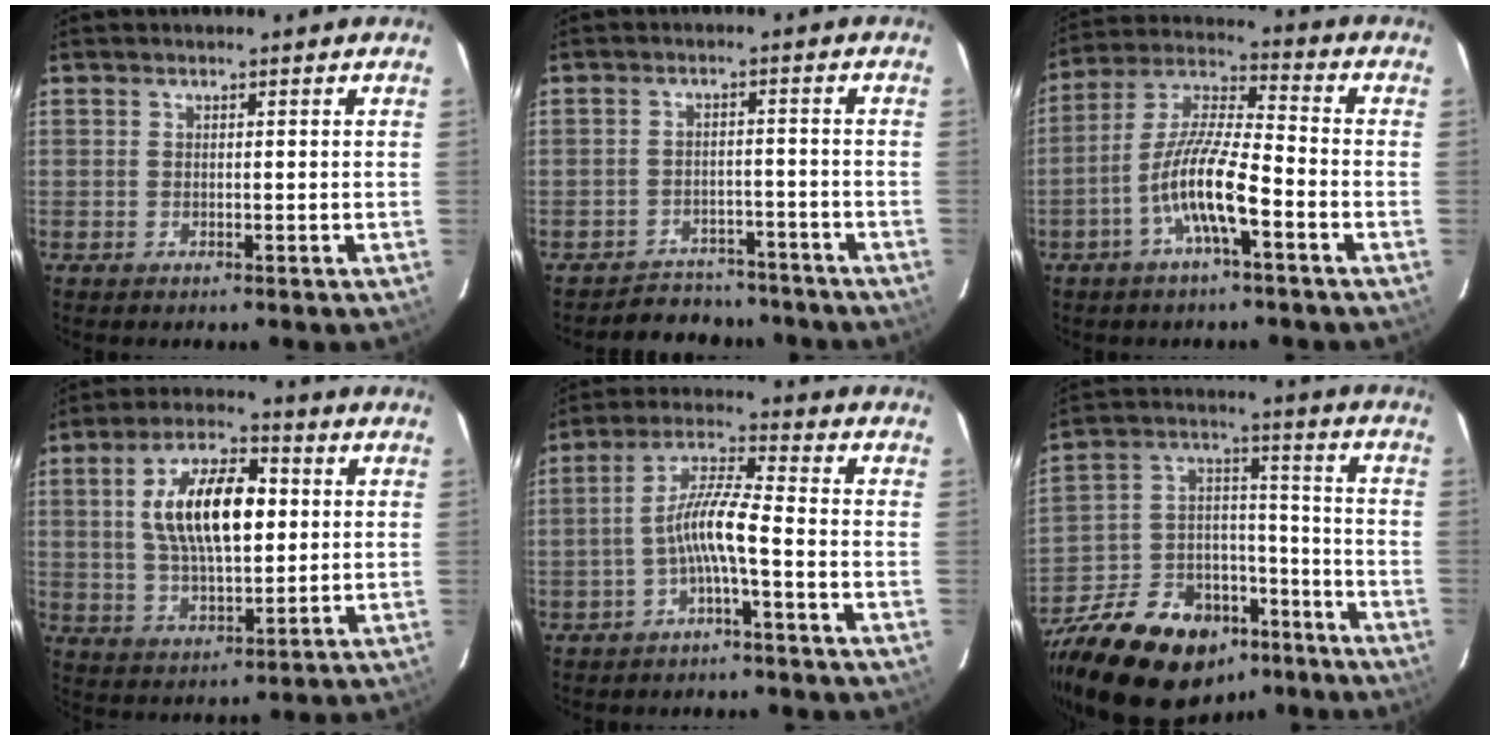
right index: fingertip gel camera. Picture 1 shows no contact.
{"total": 9.7, "force": [-8.6, 4.2, 1.4], "torque": [-0.037, 0.017, -0.108]}
{"total": 11.5, "force": [-4.9, 1.8, 10.3], "torque": [-0.209, 0.003, -0.096]}
{"total": 14.6, "force": [2.5, 6.6, 12.8], "torque": [-0.230, 0.018, 0.047]}
{"total": 7.0, "force": [-2.8, 0.3, 6.5], "torque": [-0.144, 0.016, -0.054]}
{"total": 25.8, "force": [-17.1, 14.5, 12.9], "torque": [-0.276, 0.027, -0.251]}